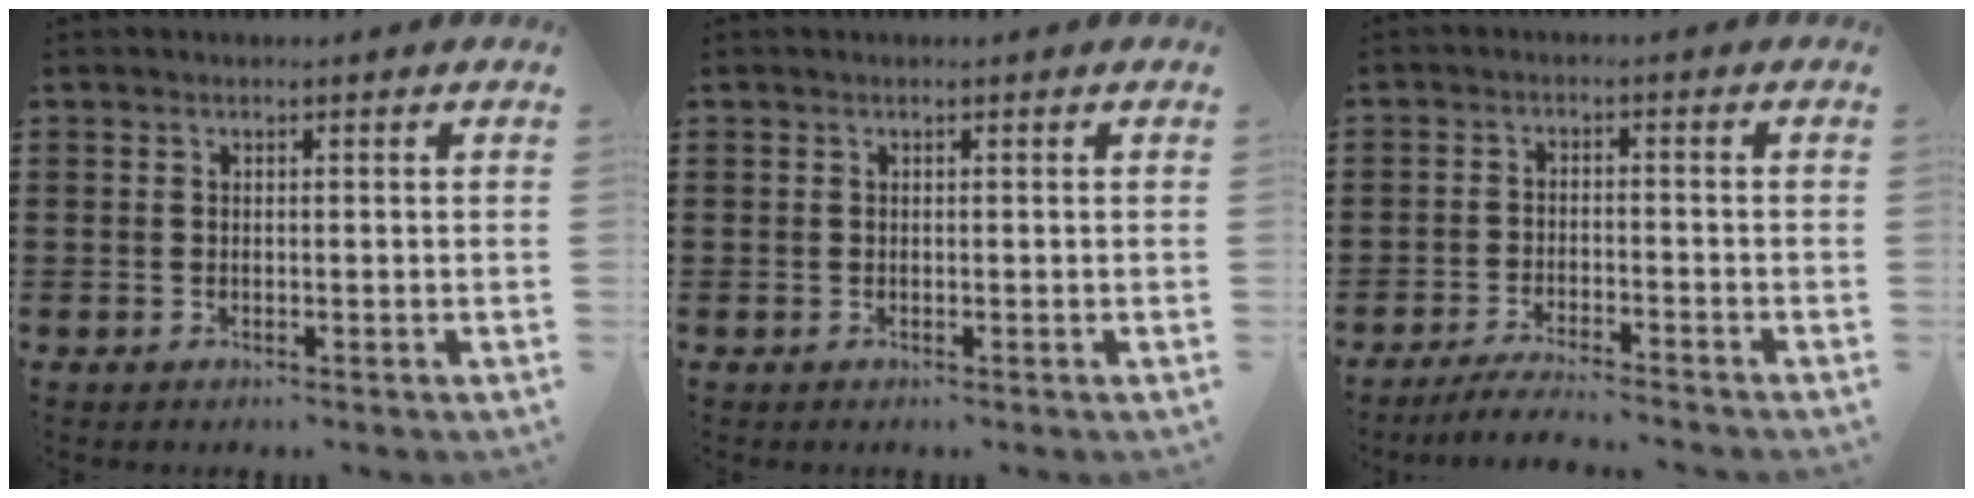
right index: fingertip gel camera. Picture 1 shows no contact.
{"total": 0.0}
{"total": 2.7, "force": [-2.6, 0.0, 0.5], "torque": [-0.011, 0.002, -0.053]}